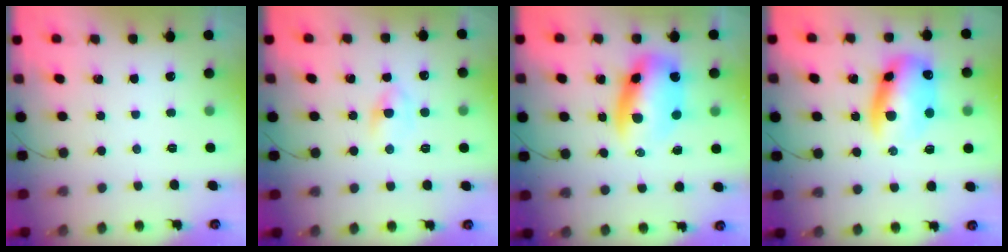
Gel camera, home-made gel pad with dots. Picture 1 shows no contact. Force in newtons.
{"total": 2.8, "press": 2.6, "slide": 1.2}
{"total": 11.4, "press": 11.1, "slide": 2.7}
{"total": 12.7, "press": 12.5, "slide": 2.5}